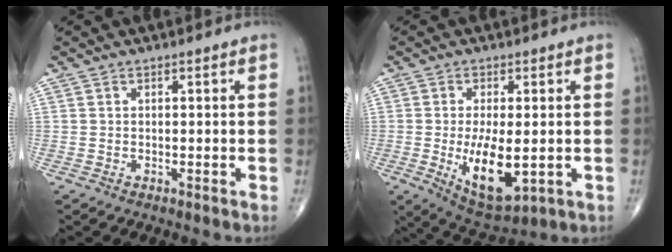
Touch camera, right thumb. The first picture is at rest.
{"total": 11.3, "force": [-1.7, 4.7, 10.1], "torque": [-0.169, -0.022, -0.015]}